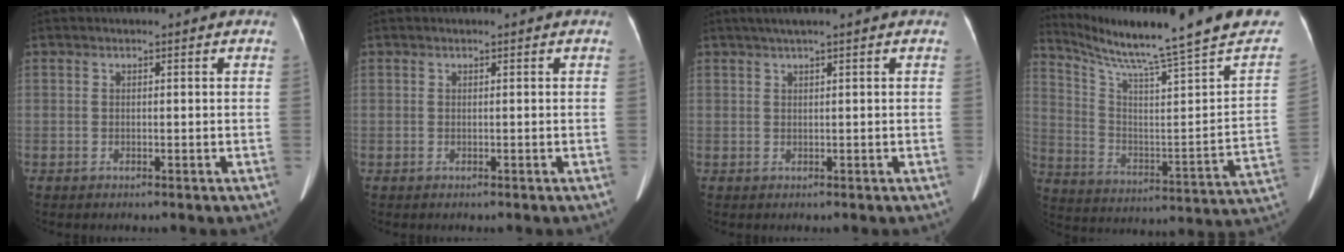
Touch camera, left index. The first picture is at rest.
{"total": 0.0}
{"total": 2.3, "force": [1.5, -0.4, 1.6], "torque": [-0.034, 0.016, 0.031]}
{"total": 26.4, "force": [21.9, -0.1, 14.6], "torque": [-0.235, -0.079, 0.302]}